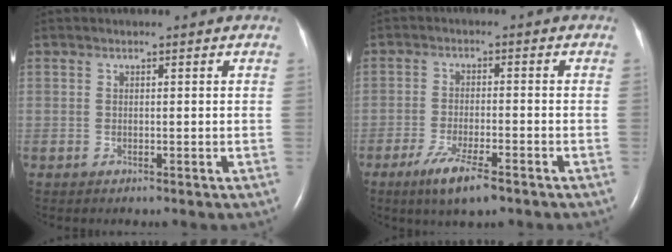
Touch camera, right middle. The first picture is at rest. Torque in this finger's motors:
{"motor_torque": [0.79, -0.71, 0.12, 0.06]}